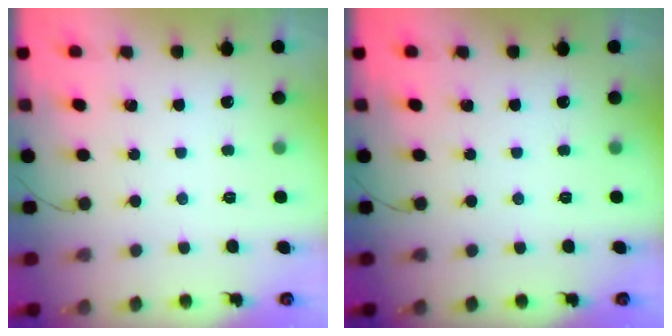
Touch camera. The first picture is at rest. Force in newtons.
{"total": 0.0}